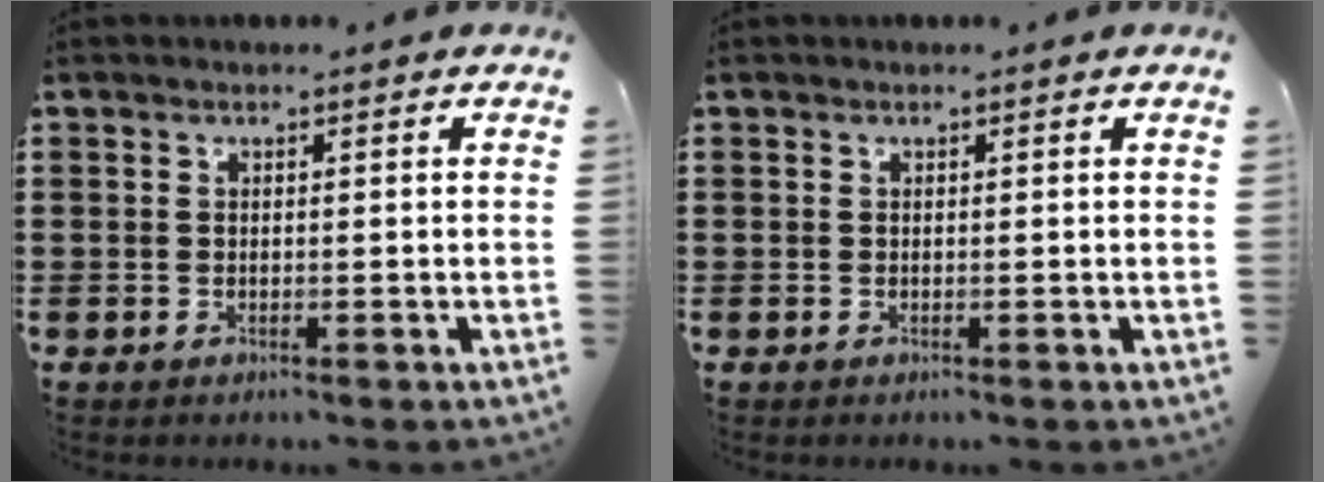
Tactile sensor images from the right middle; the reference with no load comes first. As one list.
[{"total": 0.0}]